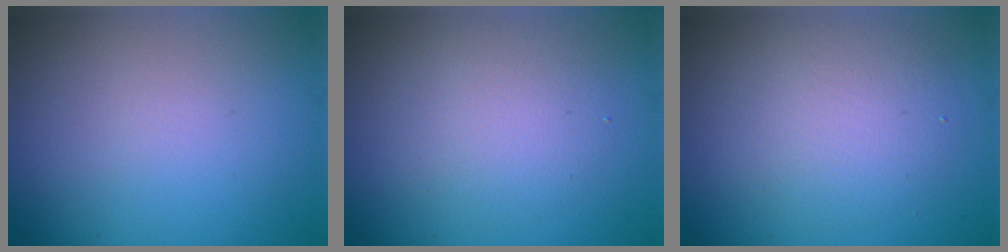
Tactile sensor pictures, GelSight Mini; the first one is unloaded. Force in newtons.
{"total": 3.2, "press": 3.2, "slide": 0.3}
{"total": 4.0, "press": 4.0, "slide": 0.1}